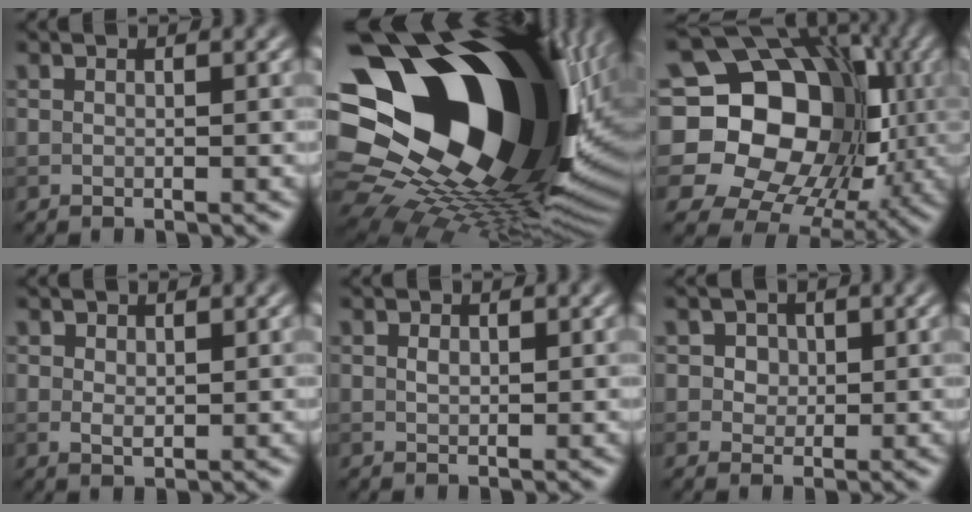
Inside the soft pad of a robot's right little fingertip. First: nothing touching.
{"total": 22.7, "force": [3.7, 13.9, 17.5], "torque": [-0.304, -0.033, 0.077]}
{"total": 21.7, "force": [1.1, 18.5, 11.4], "torque": [-0.180, 0.018, -0.016]}
{"total": 1.3, "force": [0.5, 0.9, 0.8], "torque": [-0.012, -0.003, 0.012]}
{"total": 1.0, "force": [0.3, 0.7, 0.6], "torque": [-0.013, 0.000, 0.006]}
{"total": 2.8, "force": [1.2, 2.1, 1.3], "torque": [-0.022, 0.005, 0.015]}